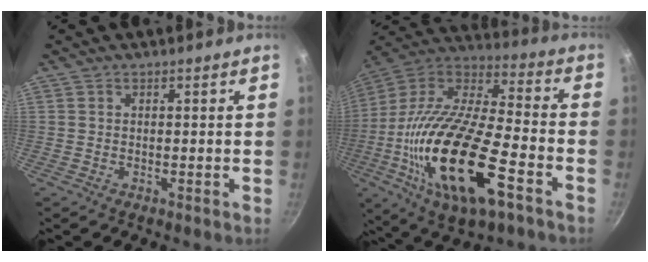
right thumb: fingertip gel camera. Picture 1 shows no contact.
{"total": 28.7, "force": [-9.7, 11.1, 24.6], "torque": [-0.456, 0.021, -0.185]}